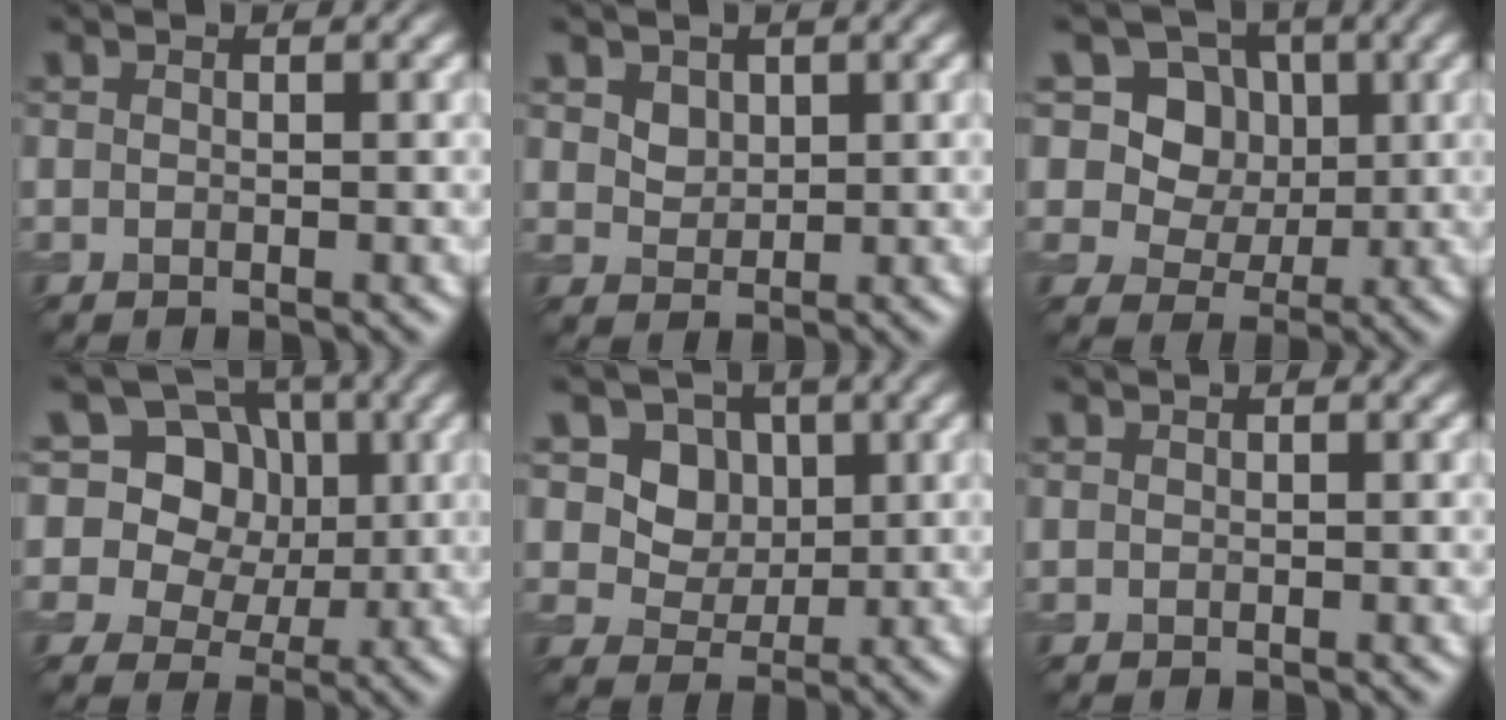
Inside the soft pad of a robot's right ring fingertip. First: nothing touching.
{"total": 2.3, "force": [1.5, 1.5, 0.8], "torque": [-0.019, 0.008, 0.032]}
{"total": 9.0, "force": [3.8, 7.4, 3.5], "torque": [-0.068, 0.015, 0.055]}
{"total": 10.9, "force": [4.0, 9.1, 4.3], "torque": [-0.096, 0.034, 0.061]}
{"total": 5.6, "force": [2.2, 4.5, 2.3], "torque": [-0.052, -0.005, 0.046]}
{"total": 0.0}